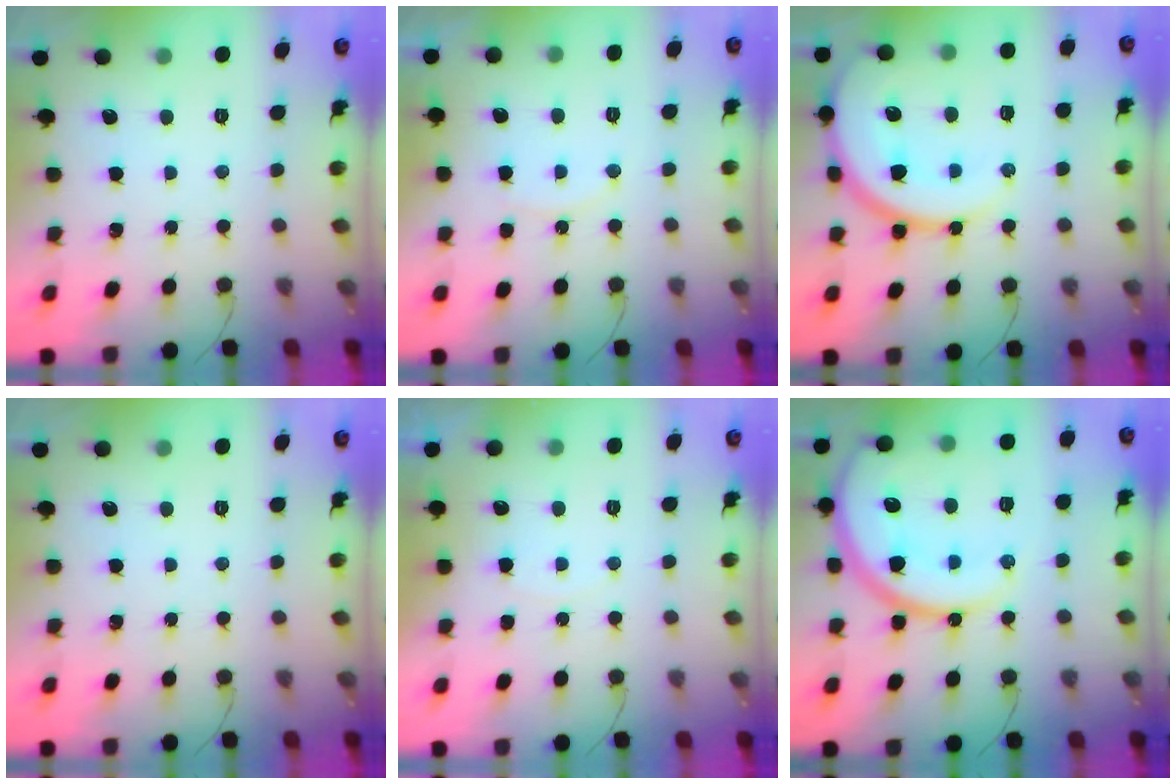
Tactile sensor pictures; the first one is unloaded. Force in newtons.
{"total": 6.5, "press": 6.5, "slide": 0.5}
{"total": 16.8, "press": 16.7, "slide": 1.7}
{"total": 0.0}
{"total": 4.2, "press": 3.9, "slide": 1.6}
{"total": 21.0, "press": 20.9, "slide": 2.2}